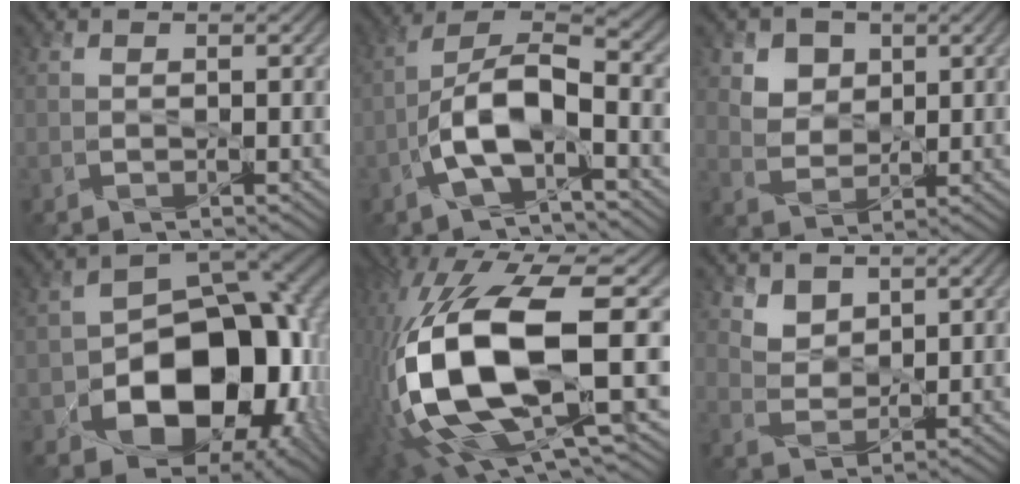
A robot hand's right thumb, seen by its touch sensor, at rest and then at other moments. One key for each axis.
{"total": 9.1, "fx": -3.8, "fy": 3.6, "fz": 7.5, "tx": -0.145, "ty": 0.016, "tz": -0.078}
{"total": 6.0, "fx": 3.3, "fy": 4.3, "fz": 2.5, "tx": -0.085, "ty": -0.007, "tz": 0.075}
{"total": 16.7, "fx": -5.4, "fy": 11.3, "fz": 11.1, "tx": -0.153, "ty": -0.043, "tz": -0.072}
{"total": 18.8, "fx": -2.4, "fy": 7.0, "fz": 17.4, "tx": -0.402, "ty": -0.023, "tz": -0.024}
{"total": 4.0, "fx": 3.0, "fy": 2.3, "fz": 1.4, "tx": -0.053, "ty": -0.026, "tz": 0.070}